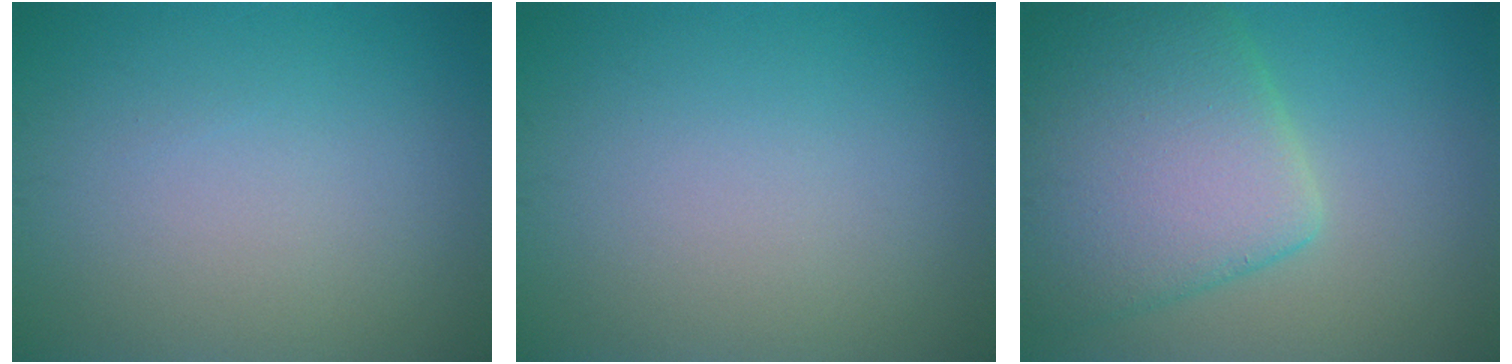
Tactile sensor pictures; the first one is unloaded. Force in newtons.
{"total": 0.0}
{"total": 8.9, "press": 8.9, "slide": 0.4}